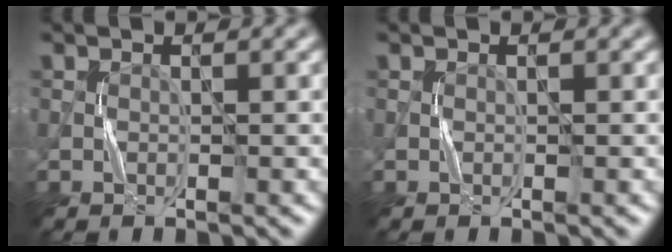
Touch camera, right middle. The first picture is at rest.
{"total": 0.0}